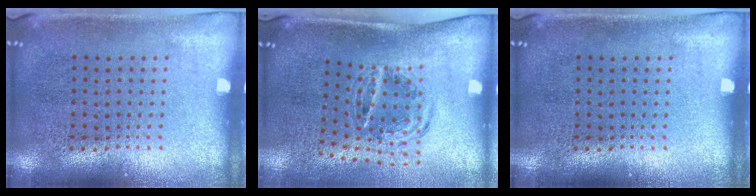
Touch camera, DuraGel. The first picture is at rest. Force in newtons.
{"total": 1.2, "press": 1.0, "slide": 0.5}
{"total": 0.0}